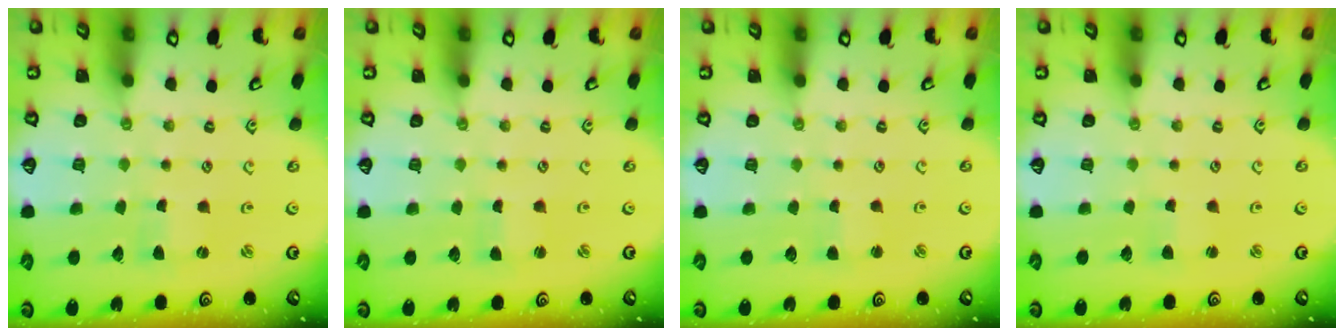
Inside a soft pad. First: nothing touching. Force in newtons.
{"total": 0.9, "press": 0.9, "slide": 0.1}
{"total": 2.0, "press": 2.0, "slide": 0.3}
{"total": 2.2, "press": 2.2, "slide": 0.3}